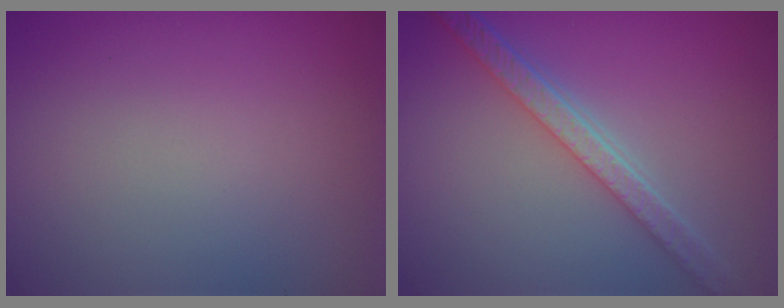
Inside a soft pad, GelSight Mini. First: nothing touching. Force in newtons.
{"total": 4.8, "press": 3.8, "slide": 3.0}